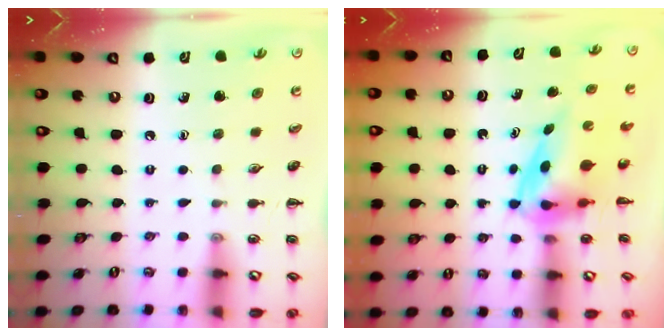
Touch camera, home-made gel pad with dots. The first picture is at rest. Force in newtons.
{"total": 4.0, "press": 3.9, "slide": 0.7}